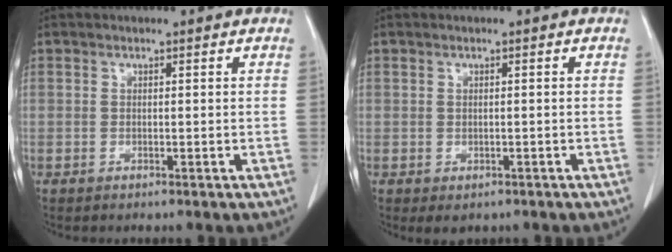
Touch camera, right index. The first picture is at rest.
{"total": 2.0, "force": [-1.3, 1.3, 0.9], "torque": [-0.009, -0.001, -0.008]}